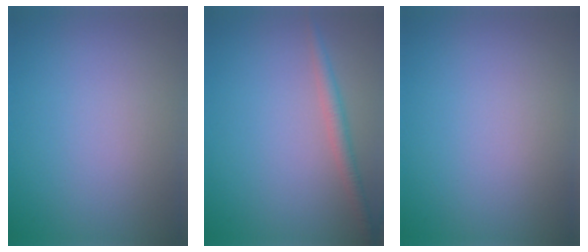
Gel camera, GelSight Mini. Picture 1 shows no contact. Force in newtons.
{"total": 1.9, "press": 1.9, "slide": 0.0}
{"total": 0.0}